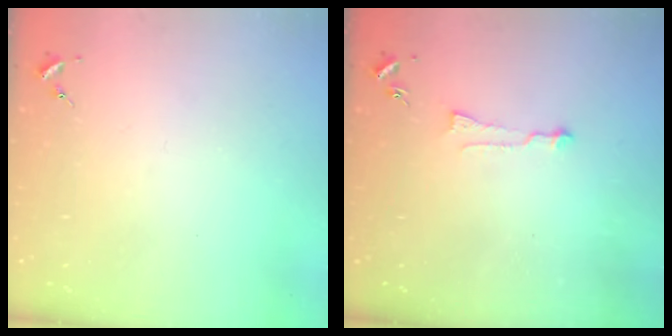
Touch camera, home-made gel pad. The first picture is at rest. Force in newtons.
{"total": 5.4, "press": 5.4, "slide": 0.5}